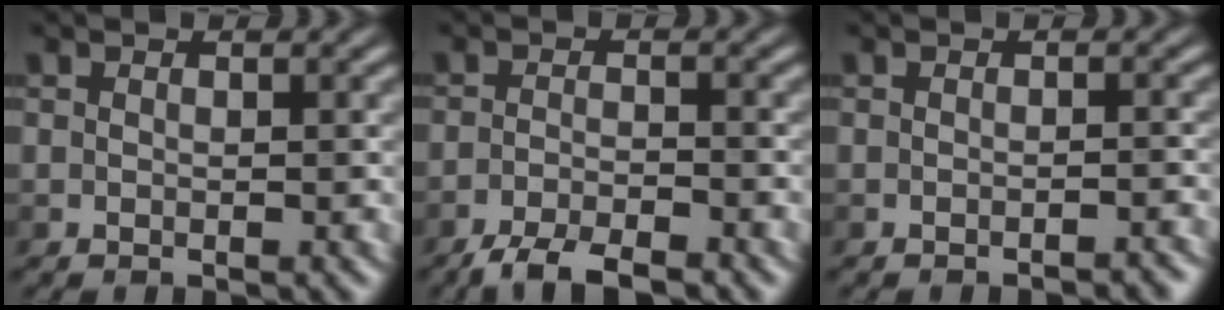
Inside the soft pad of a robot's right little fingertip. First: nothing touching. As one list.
[{"total": 4.2, "force": [-3.7, 0.3, 1.9], "torque": [-0.045, -0.002, -0.074]}, {"total": 1.1, "force": [-1.0, -0.1, 0.3], "torque": [0.003, 0.004, -0.022]}]